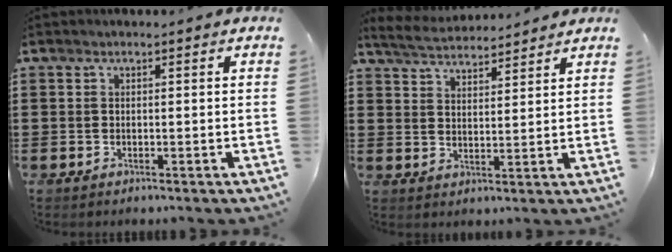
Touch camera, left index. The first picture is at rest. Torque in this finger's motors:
{"motor_torque": [1.08, -1.05, 0.07, 0.00]}